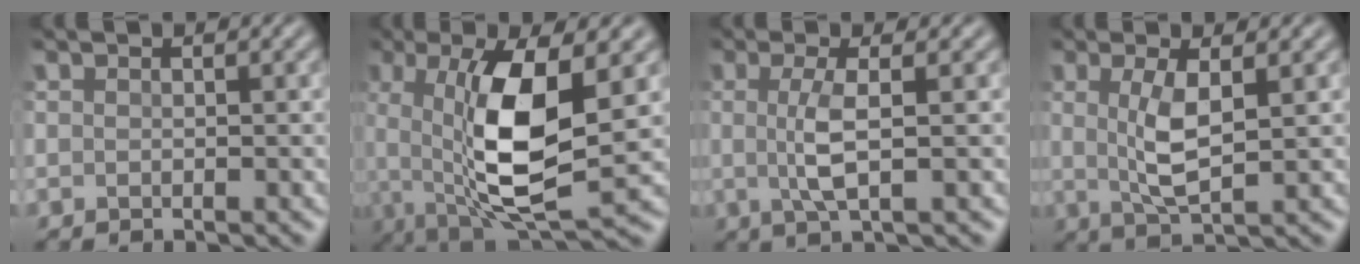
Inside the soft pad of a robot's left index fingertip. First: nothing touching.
{"total": 10.1, "force": [0.2, 3.4, 9.5], "torque": [-0.188, -0.007, 0.005]}
{"total": 3.1, "force": [0.0, 0.3, 3.1], "torque": [-0.068, 0.001, 0.001]}
{"total": 3.6, "force": [0.5, 0.6, 3.6], "torque": [-0.080, -0.001, 0.013]}